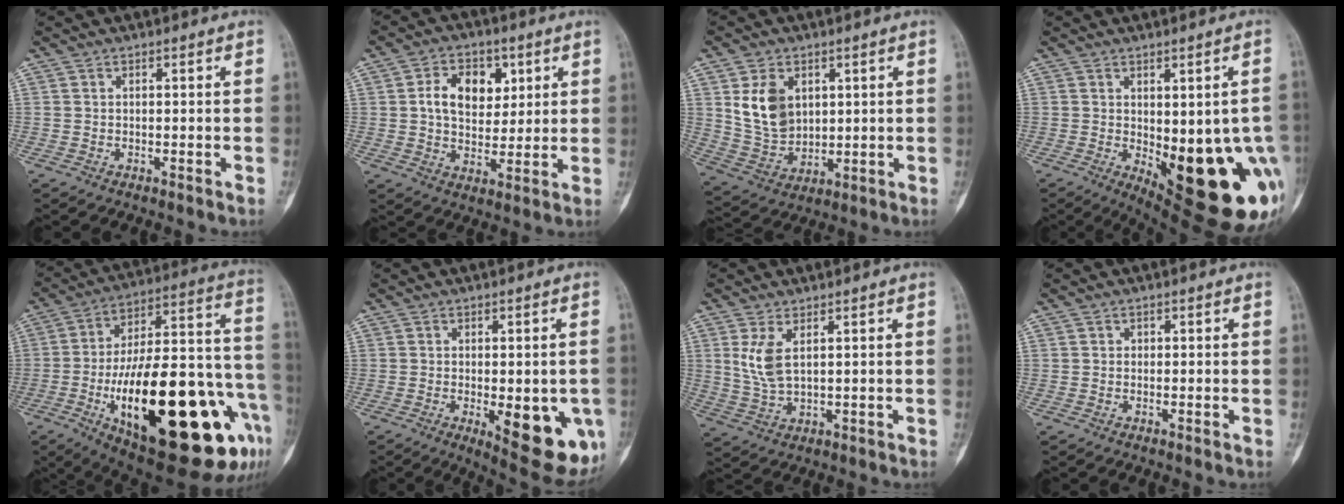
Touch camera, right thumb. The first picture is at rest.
{"total": 10.3, "force": [2.8, 7.2, 6.8], "torque": [-0.074, -0.004, 0.047]}
{"total": 10.4, "force": [3.2, 7.5, 6.5], "torque": [-0.098, -0.018, 0.076]}
{"total": 22.9, "force": [-5.5, 9.0, 20.3], "torque": [-0.187, -0.012, -0.044]}
{"total": 37.6, "force": [-13.2, 13.5, 32.6], "torque": [-0.446, 0.041, -0.189]}
{"total": 13.9, "force": [-3.9, 5.3, 12.3], "torque": [-0.125, -0.013, -0.036]}
{"total": 5.8, "force": [1.9, 2.5, 4.9], "torque": [-0.107, -0.010, 0.050]}
{"total": 0.5, "force": [0.1, 0.5, 0.1], "torque": [0.001, 0.002, 0.001]}